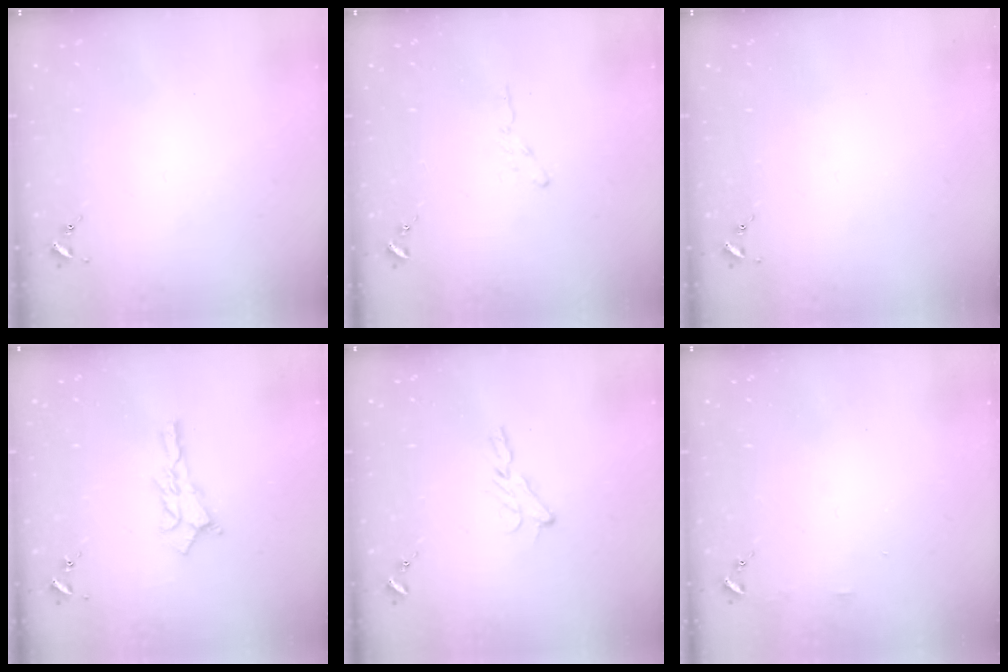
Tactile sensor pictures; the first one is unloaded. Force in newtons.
{"total": 3.4, "press": 3.4, "slide": 0.3}
{"total": 0.0}
{"total": 11.2, "press": 11.1, "slide": 0.7}
{"total": 6.4, "press": 6.4, "slide": 0.1}
{"total": 3.4, "press": 3.3, "slide": 0.4}